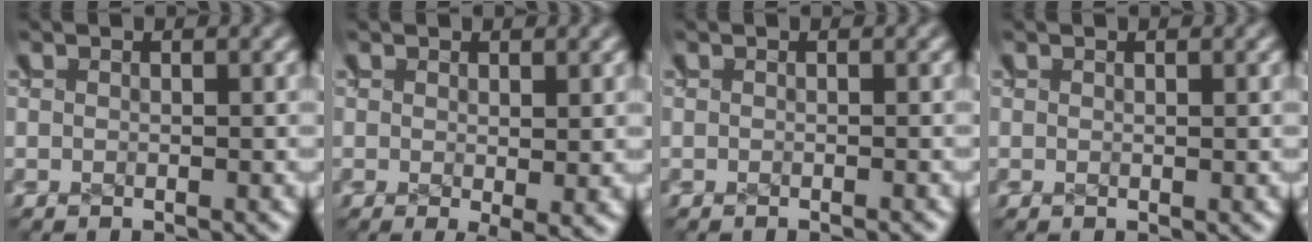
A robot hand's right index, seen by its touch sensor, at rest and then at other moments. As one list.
[{"total": 2.2, "force": [-0.6, 0.7, 2.0], "torque": [-0.024, -0.014, -0.001]}, {"total": 0.6, "force": [-0.5, 0.2, 0.2], "torque": [0.004, 0.002, -0.010]}, {"total": 0.0}]